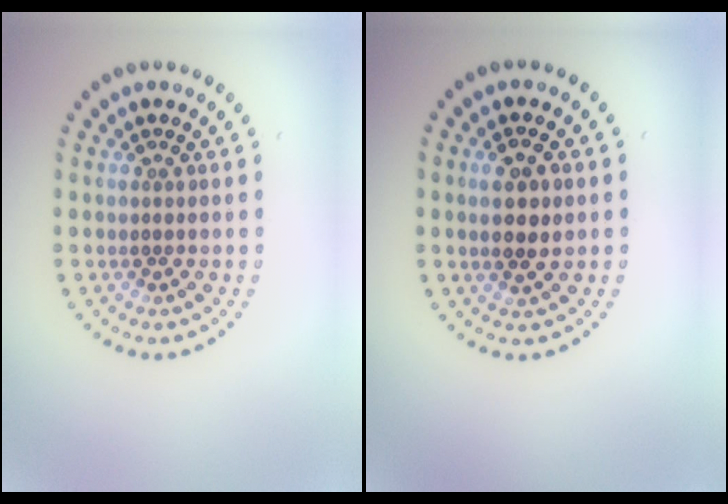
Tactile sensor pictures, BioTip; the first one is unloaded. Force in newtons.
{"total": 2.8, "press": 2.7, "slide": 0.6}